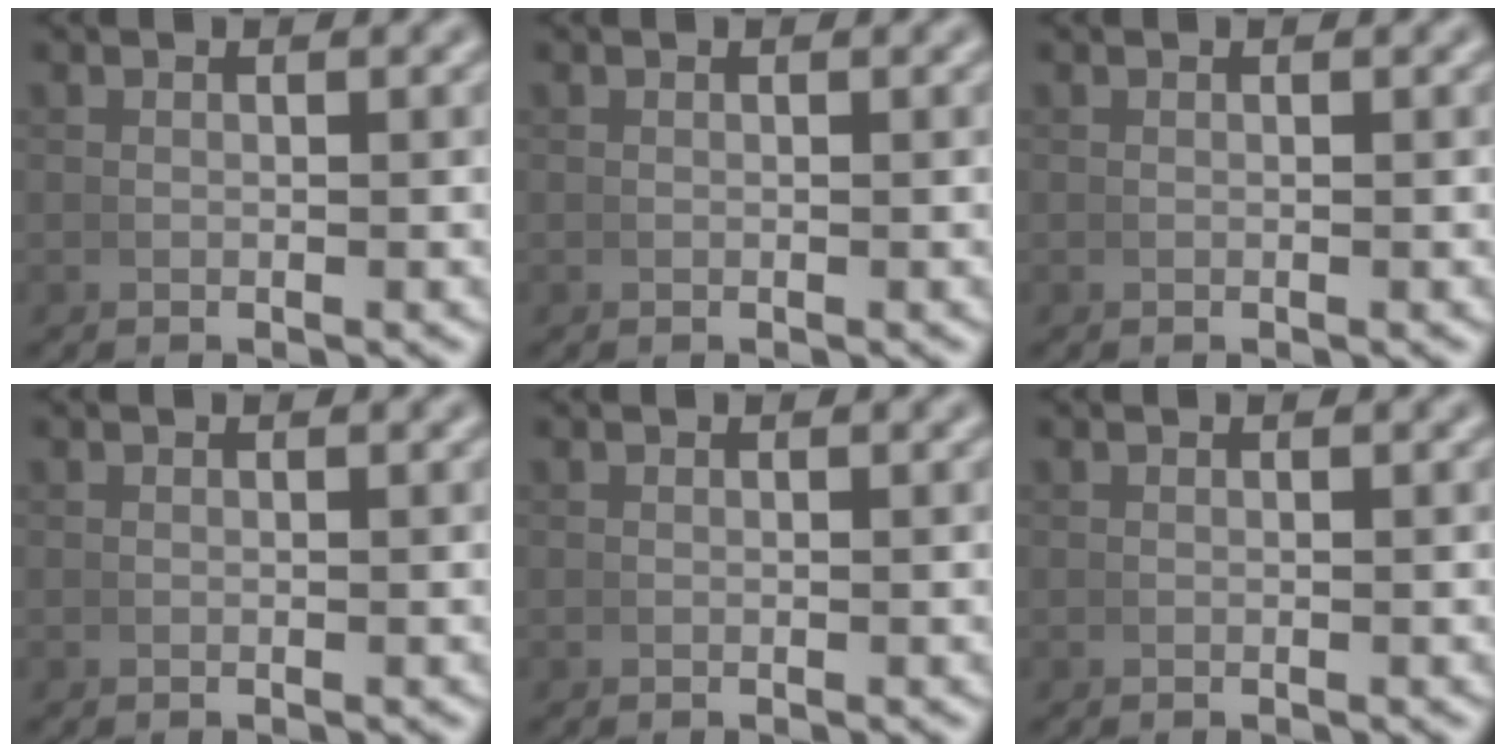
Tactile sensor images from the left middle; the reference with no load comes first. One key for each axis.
{"total": 0.0}
{"total": 0.0}
{"total": 0.0}
{"total": 0.0}
{"total": 0.0}